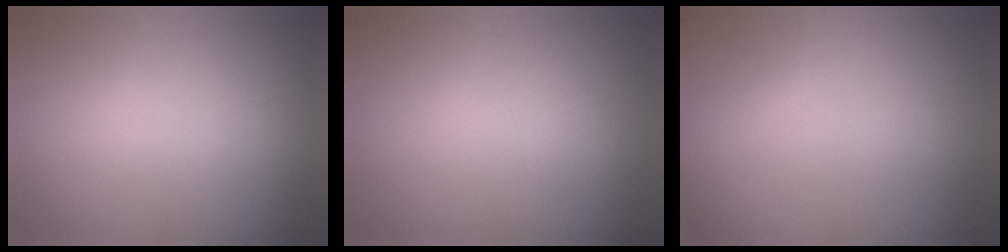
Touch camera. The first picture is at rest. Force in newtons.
{"total": 1.2}
{"total": 5.8}